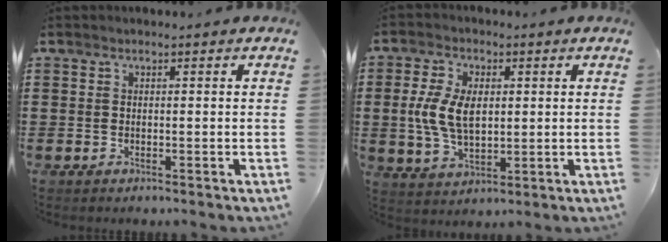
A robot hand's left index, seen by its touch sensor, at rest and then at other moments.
{"total": 7.8, "force": [0.7, 4.6, 6.3], "torque": [-0.146, 0.009, 0.008]}